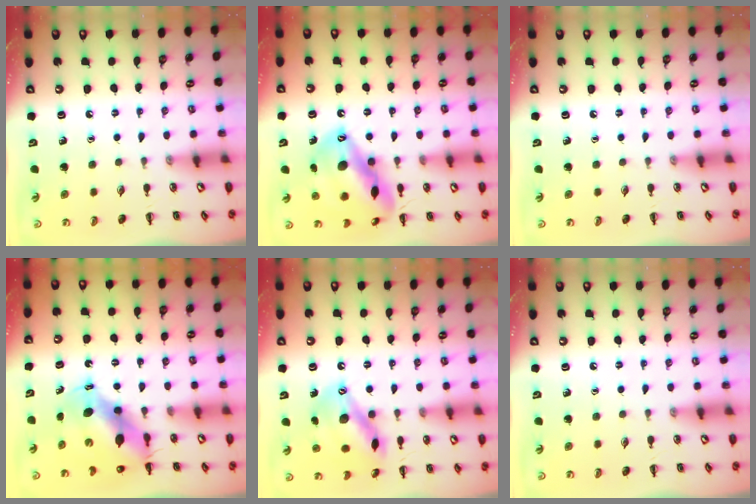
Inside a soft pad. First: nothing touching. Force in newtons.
{"total": 20.7, "press": 20.5, "slide": 2.4}
{"total": 0.0}
{"total": 10.2, "press": 9.8, "slide": 2.8}
{"total": 14.8, "press": 14.8, "slide": 1.0}
{"total": 0.0}